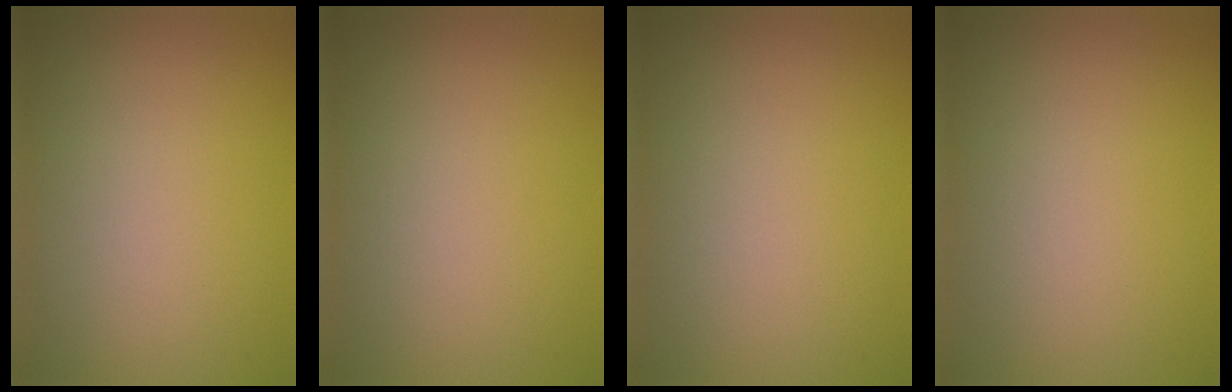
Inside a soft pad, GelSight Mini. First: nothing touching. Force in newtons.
{"total": 0.0}
{"total": 0.0}
{"total": 0.0}